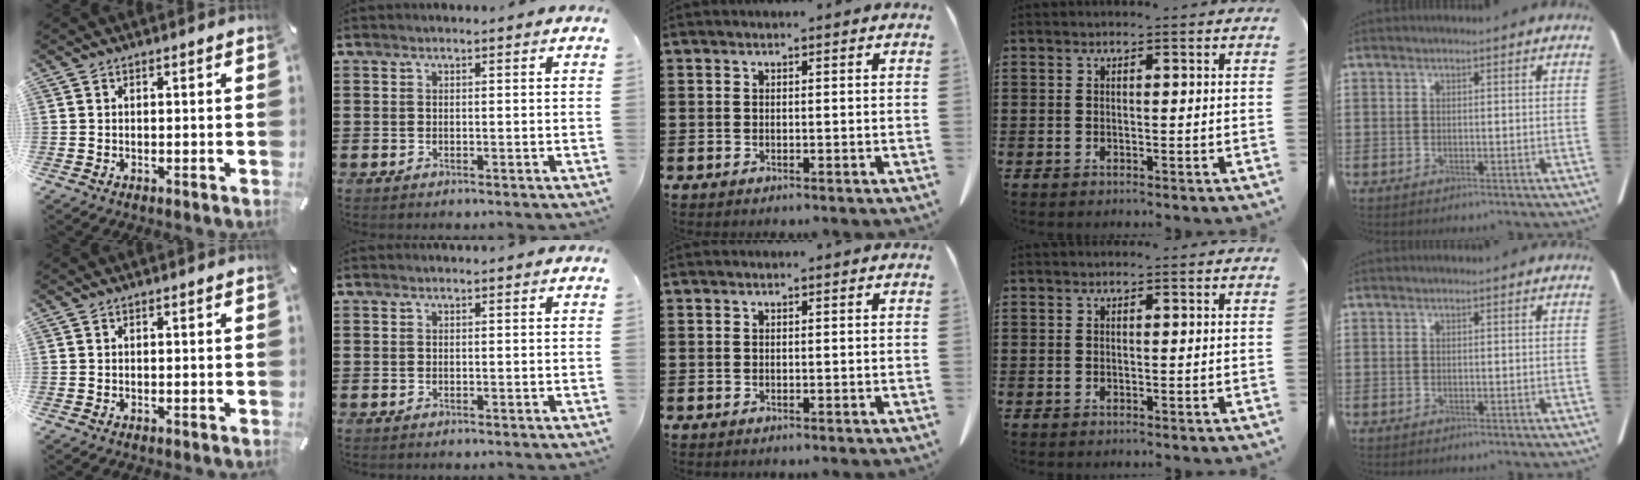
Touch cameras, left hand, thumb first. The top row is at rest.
{}